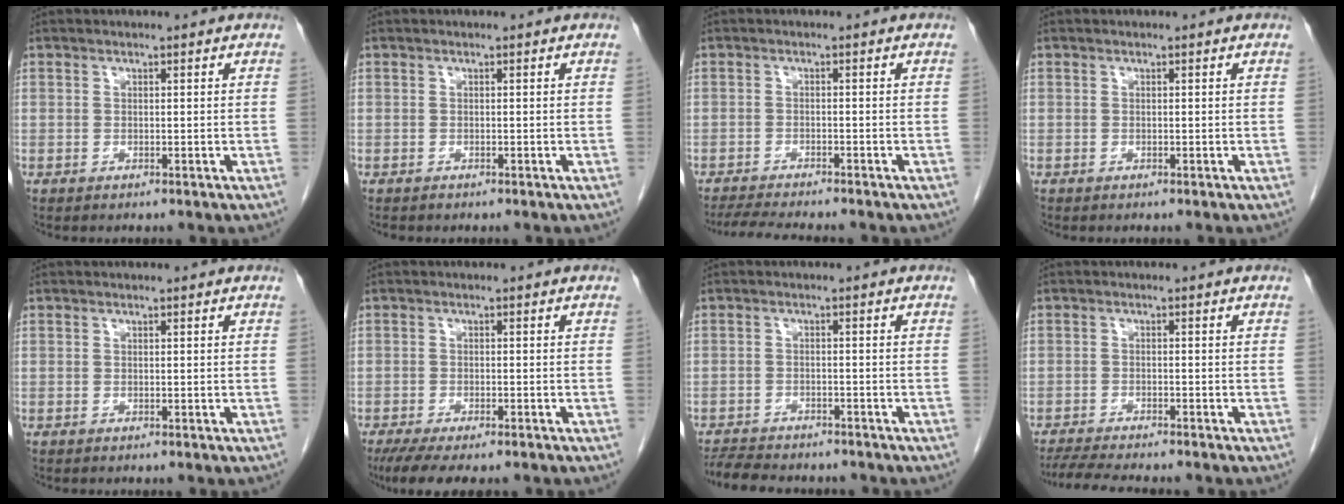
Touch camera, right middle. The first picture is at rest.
{"total": 0.0}
{"total": 7.4, "force": [-6.7, 0.6, 3.2], "torque": [-0.050, -0.016, -0.104]}
{"total": 0.0}
{"total": 0.0}
{"total": 8.2, "force": [-6.4, 2.2, 4.6], "torque": [-0.067, -0.013, -0.098]}
{"total": 9.4, "force": [-8.5, 2.5, 3.4], "torque": [-0.061, -0.004, -0.122]}
{"total": 8.4, "force": [-7.4, 0.7, 3.8], "torque": [-0.062, -0.016, -0.116]}